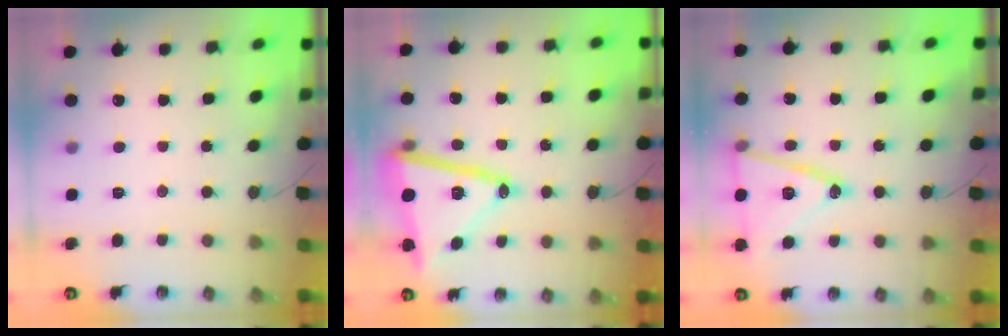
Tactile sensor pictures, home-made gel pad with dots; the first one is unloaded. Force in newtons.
{"total": 20.2, "press": 20.1, "slide": 1.7}
{"total": 17.6, "press": 17.3, "slide": 3.5}